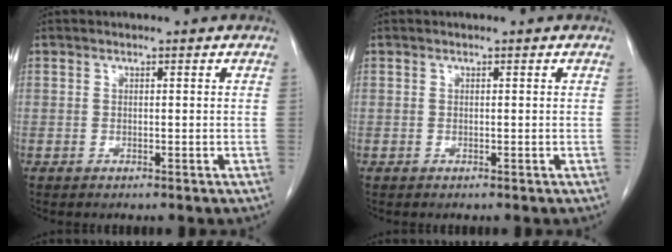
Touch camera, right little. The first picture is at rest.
{"total": 0.0}